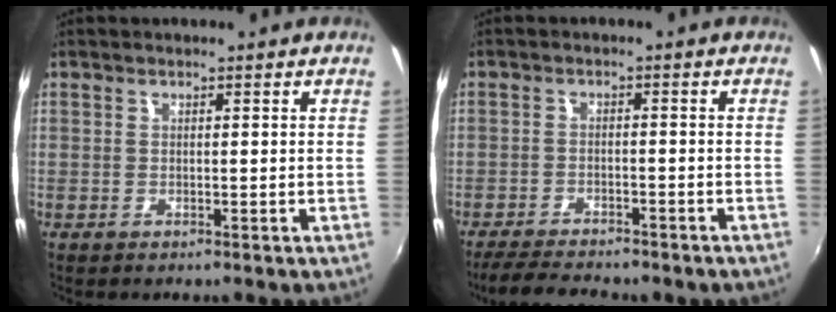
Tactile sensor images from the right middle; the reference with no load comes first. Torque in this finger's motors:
{"motor_torque": [1.02, -1.12, 0.24, 0.07]}